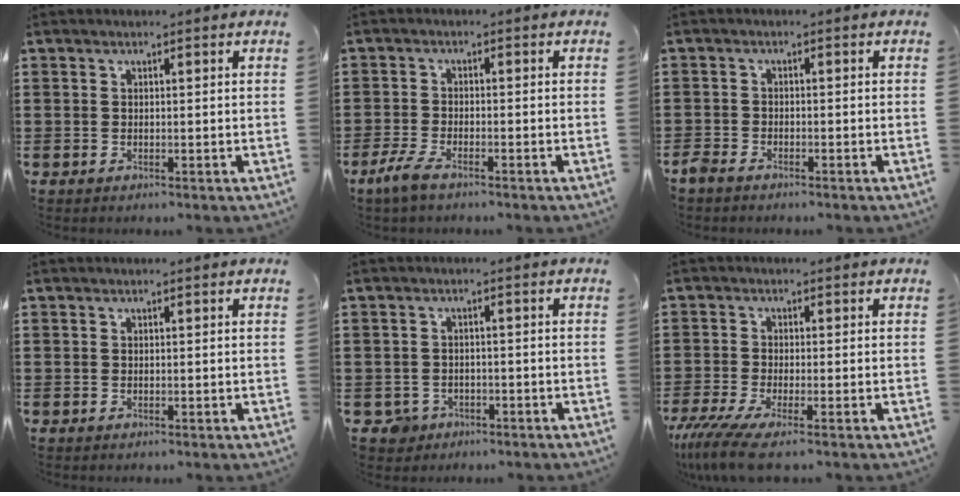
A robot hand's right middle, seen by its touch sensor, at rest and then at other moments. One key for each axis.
{"total": 3.5, "fx": -2.4, "fy": 0.8, "fz": 2.4, "tx": -0.068, "ty": -0.007, "tz": -0.054}
{"total": 1.8, "fx": -1.6, "fy": 0.6, "fz": 0.4, "tx": -0.027, "ty": -0.002, "tz": -0.039}
{"total": 0.0}
{"total": 2.0, "fx": -1.5, "fy": 1.4, "fz": 0.1, "tx": -0.017, "ty": -0.002, "tz": -0.038}
{"total": 4.6, "fx": -3.0, "fy": 0.3, "fz": 3.4, "tx": -0.090, "ty": -0.025, "tz": -0.062}